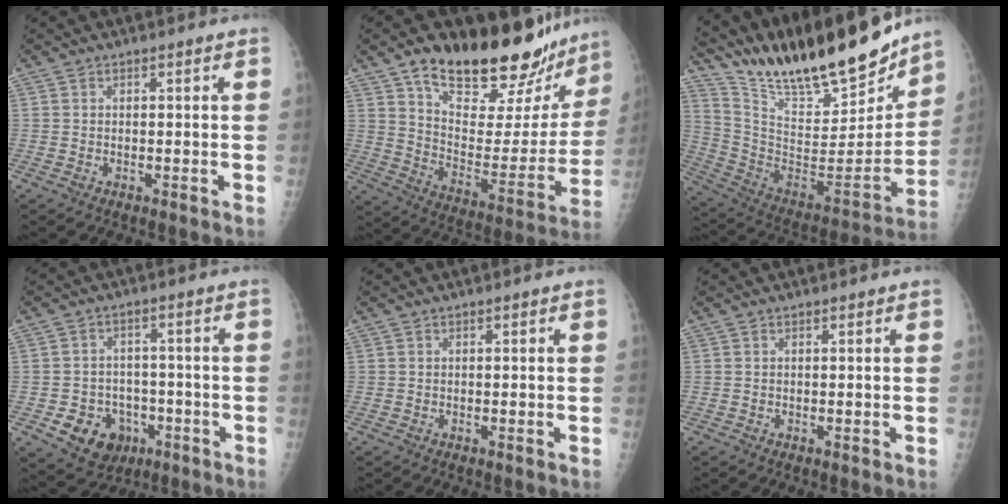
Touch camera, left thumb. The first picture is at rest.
{"total": 26.6, "force": [20.6, 9.6, 13.8], "torque": [-0.163, -0.099, 0.306]}
{"total": 27.8, "force": [23.4, 6.0, 13.7], "torque": [-0.200, -0.107, 0.382]}
{"total": 9.5, "force": [-3.6, 7.9, 3.8], "torque": [-0.039, 0.021, -0.044]}
{"total": 0.0}
{"total": 0.0}